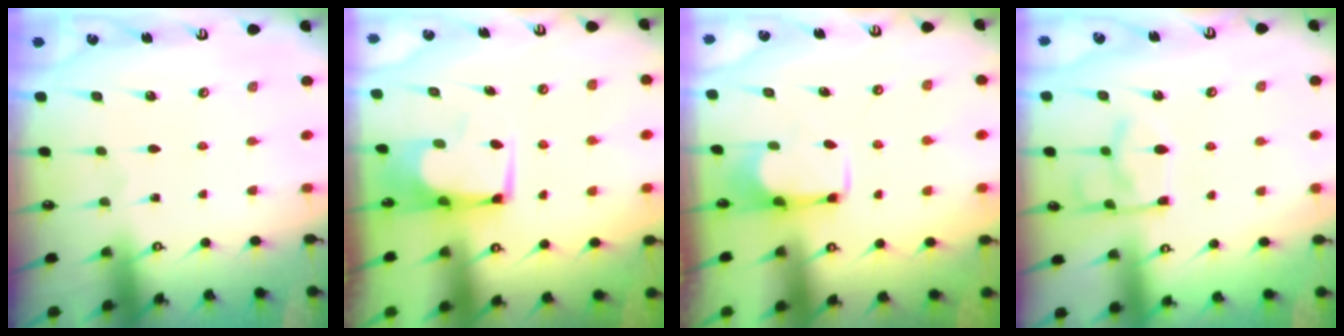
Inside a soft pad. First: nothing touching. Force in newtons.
{"total": 1.3, "press": 1.2, "slide": 0.2}
{"total": 2.6, "press": 2.5, "slide": 0.9}
{"total": 11.7, "press": 11.6, "slide": 0.9}